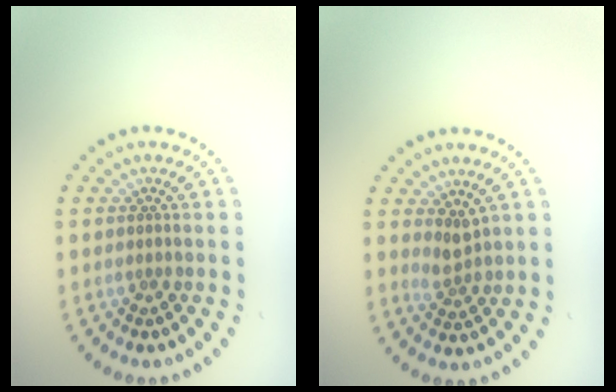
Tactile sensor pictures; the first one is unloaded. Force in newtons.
{"total": 1.8, "press": 1.3, "slide": 1.2}